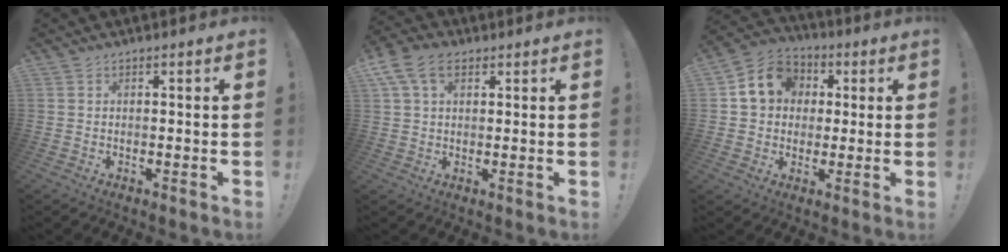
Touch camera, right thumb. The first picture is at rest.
{"total": 8.7, "force": [3.9, 5.6, 5.5], "torque": [-0.097, 0.002, 0.079]}
{"total": 11.3, "force": [2.5, 9.8, 5.0], "torque": [-0.061, 0.003, 0.053]}